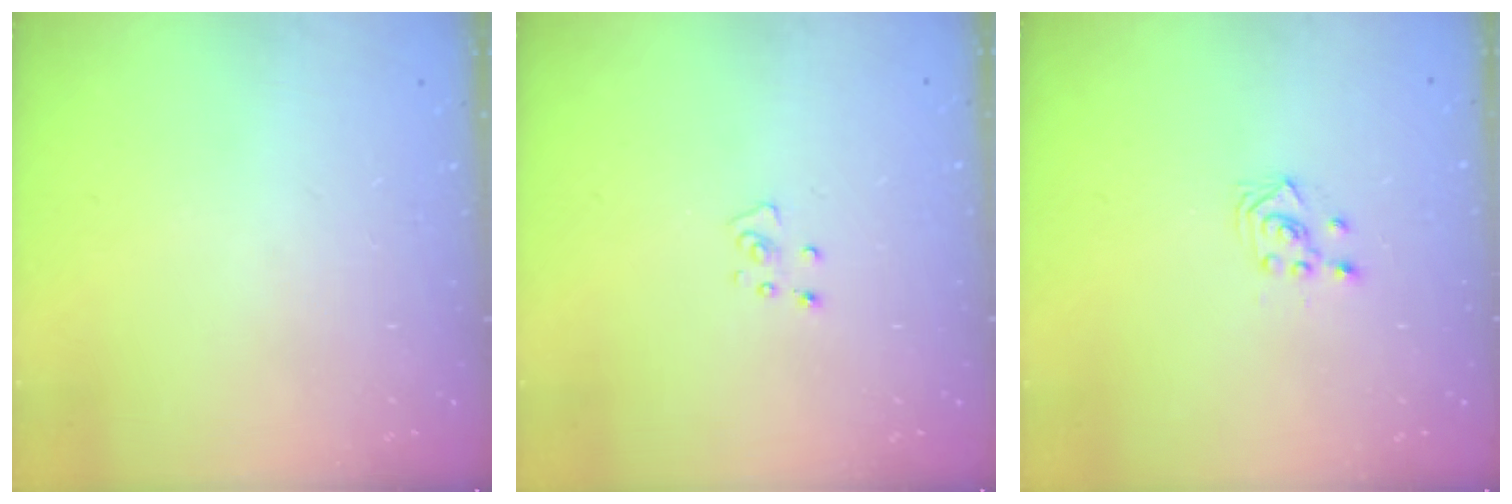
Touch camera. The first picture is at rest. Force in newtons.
{"total": 3.1, "press": 3.1, "slide": 0.2}
{"total": 3.3, "press": 3.2, "slide": 1.0}